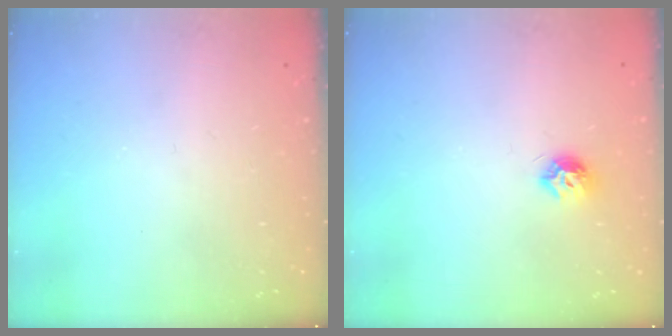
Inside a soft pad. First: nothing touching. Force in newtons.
{"total": 6.5, "press": 6.5, "slide": 0.3}